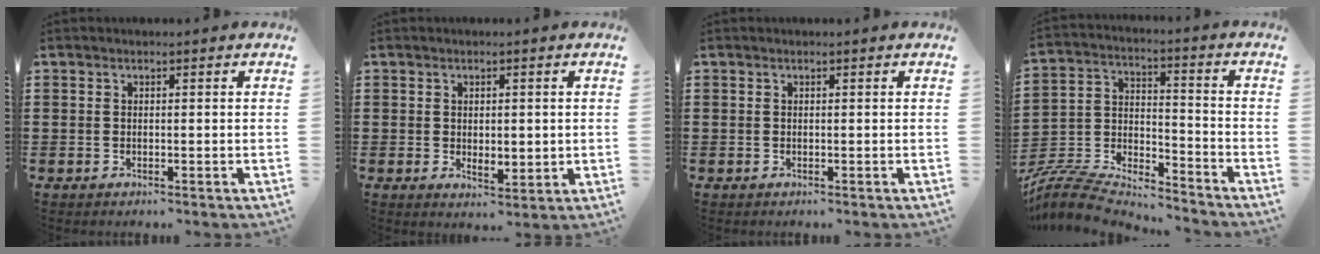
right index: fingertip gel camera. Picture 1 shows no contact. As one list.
[{"total": 1.8, "force": [0.5, 1.2, 1.2], "torque": [-0.017, 0.002, 0.006]}, {"total": 0.0}, {"total": 7.4, "force": [-7.1, 1.5, 1.5], "torque": [-0.049, -0.009, -0.148]}]